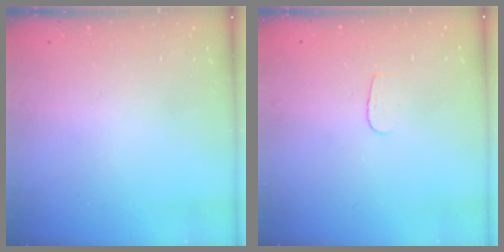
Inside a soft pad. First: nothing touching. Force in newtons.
{"total": 3.7, "press": 3.6, "slide": 0.4}